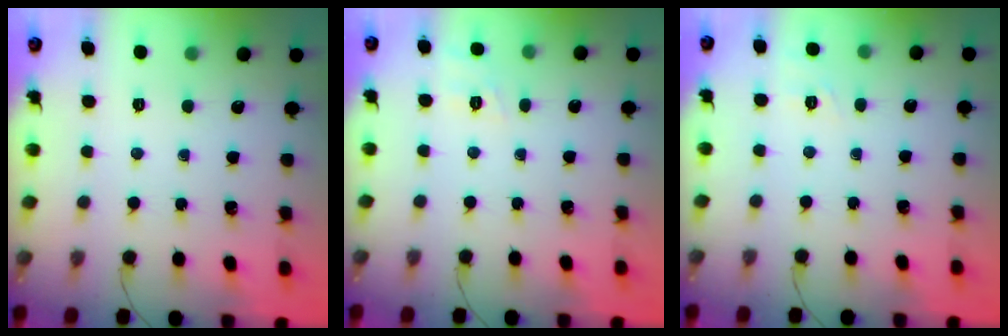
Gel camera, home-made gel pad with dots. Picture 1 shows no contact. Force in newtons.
{"total": 8.4, "press": 8.1, "slide": 2.0}
{"total": 1.7, "press": 0.3, "slide": 1.6}